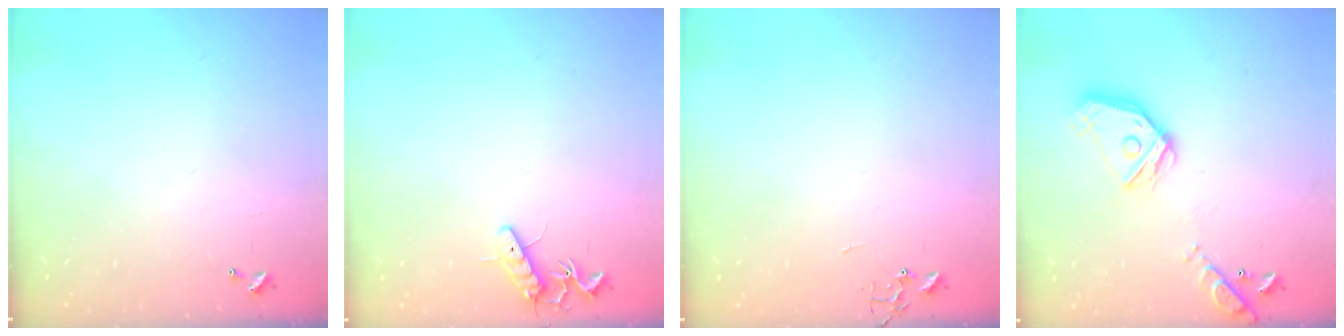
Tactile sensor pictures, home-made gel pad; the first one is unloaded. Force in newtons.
{"total": 10.7, "press": 10.7, "slide": 0.3}
{"total": 0.0}
{"total": 18.0, "press": 17.8, "slide": 2.3}